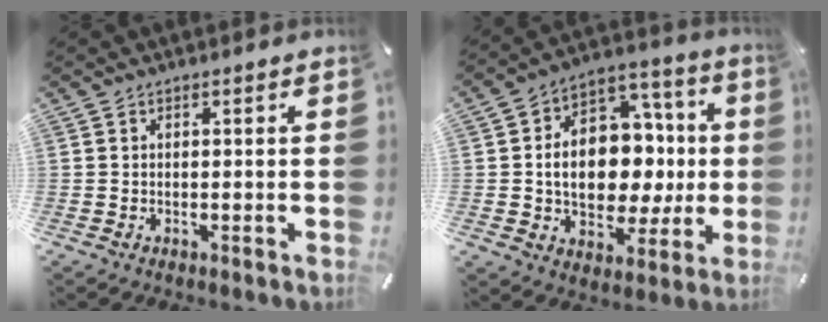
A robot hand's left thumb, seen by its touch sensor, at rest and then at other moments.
{"total": 16.2, "force": [-1.3, 12.5, 10.3], "torque": [-0.168, -0.001, -0.013]}